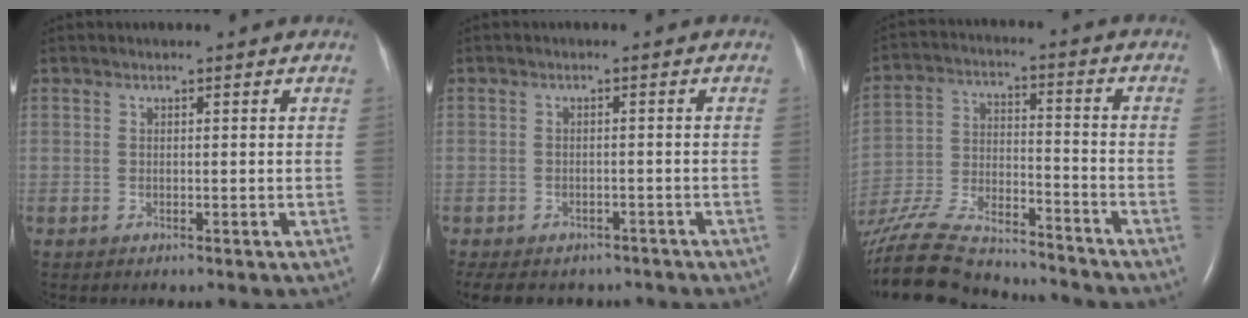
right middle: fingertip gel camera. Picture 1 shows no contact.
{"total": 10.5, "force": [-8.7, 5.1, 3.1], "torque": [-0.069, -0.003, -0.104]}
{"total": 20.1, "force": [-18.4, 2.9, 7.5], "torque": [-0.173, -0.018, -0.307]}